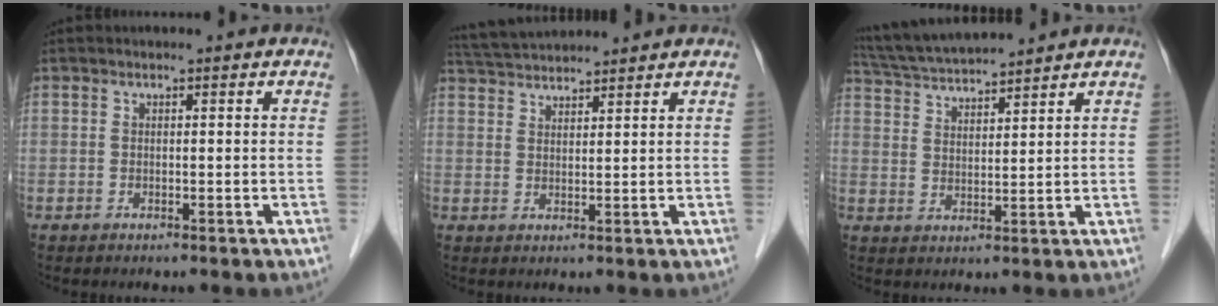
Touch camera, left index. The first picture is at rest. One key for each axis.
{"total": 6.7, "fx": 6.5, "fy": 0.0, "fz": 1.5, "tx": -0.037, "ty": 0.036, "tz": 0.116}
{"total": 9.7, "fx": 9.1, "fy": -0.6, "fz": 3.1, "tx": -0.065, "ty": 0.025, "tz": 0.167}